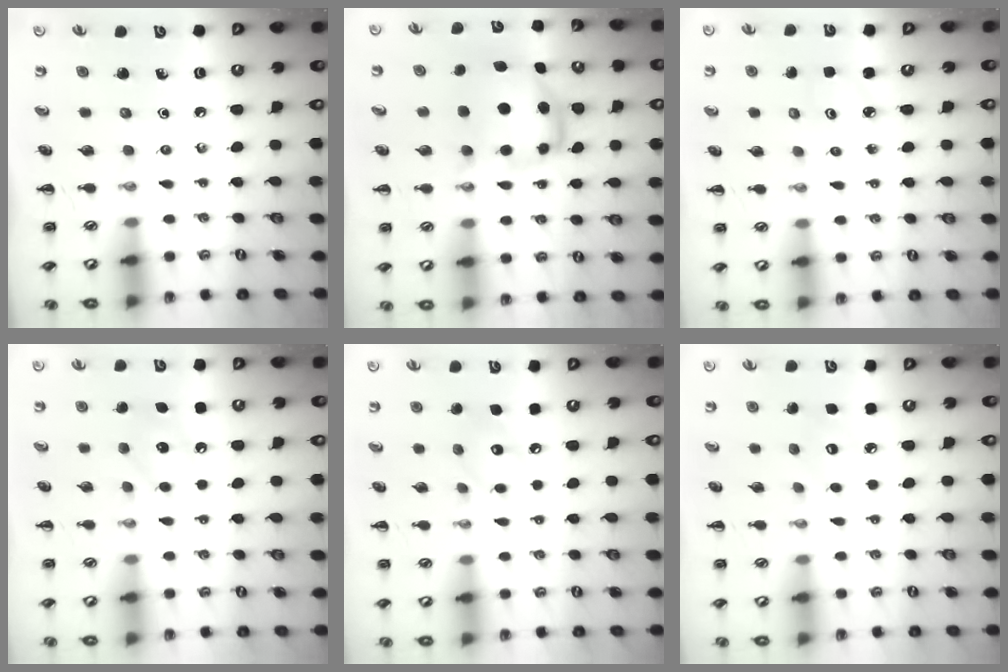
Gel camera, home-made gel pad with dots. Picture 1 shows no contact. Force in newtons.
{"total": 7.1, "press": 7.0, "slide": 1.1}
{"total": 2.5, "press": 2.4, "slide": 0.6}
{"total": 8.1, "press": 7.9, "slide": 1.4}
{"total": 8.0, "press": 8.0, "slide": 0.7}
{"total": 7.3, "press": 7.1, "slide": 1.7}